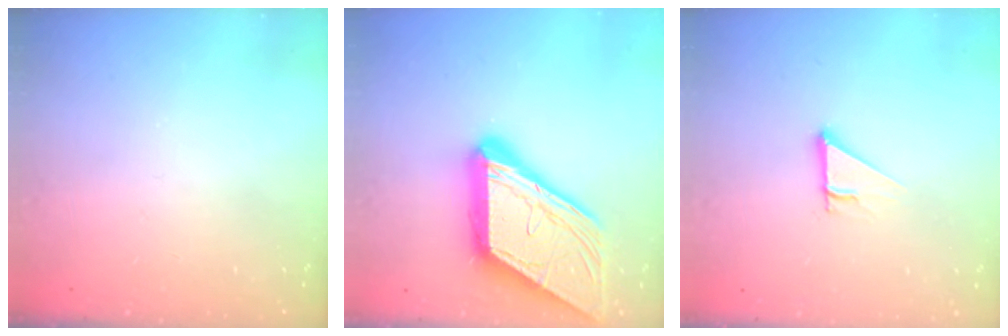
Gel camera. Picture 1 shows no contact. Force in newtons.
{"total": 22.4, "press": 22.2, "slide": 2.6}
{"total": 2.5, "press": 2.5, "slide": 0.2}